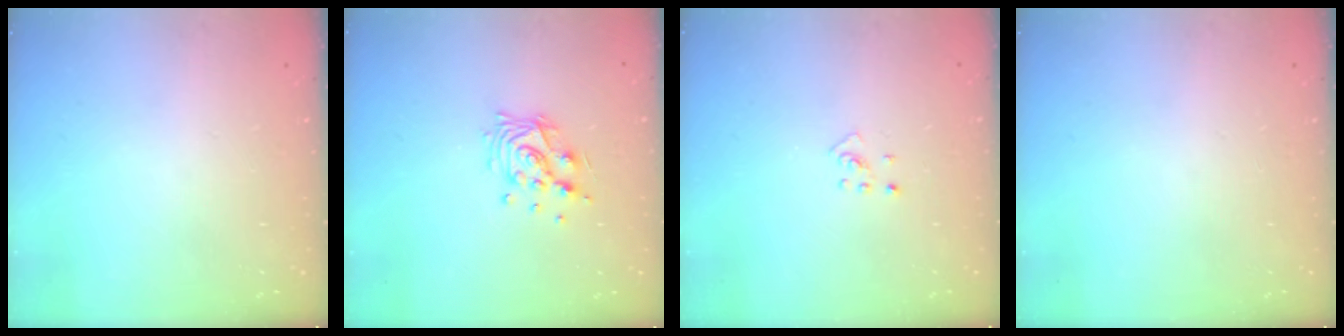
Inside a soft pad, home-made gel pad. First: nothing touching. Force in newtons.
{"total": 10.9, "press": 10.8, "slide": 0.9}
{"total": 2.7, "press": 2.6, "slide": 0.6}
{"total": 0.0}